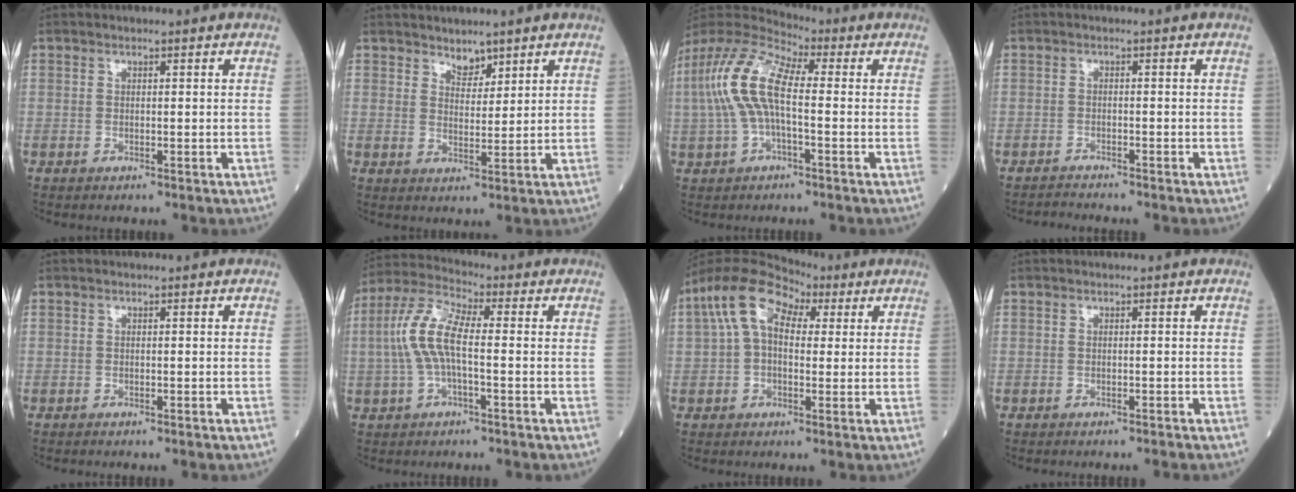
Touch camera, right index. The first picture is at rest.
{"total": 2.8, "force": [2.4, 1.2, 0.7], "torque": [-0.008, -0.005, 0.041]}
{"total": 12.1, "force": [0.3, 4.3, 11.3], "torque": [-0.254, 0.031, 0.000]}
{"total": 2.2, "force": [-2.1, -0.6, -0.1], "torque": [-0.002, -0.010, -0.036]}
{"total": 0.7, "force": [-0.6, 0.0, 0.2], "torque": [0.003, 0.000, -0.012]}
{"total": 8.5, "force": [-0.4, 2.4, 8.2], "torque": [-0.193, 0.021, -0.013]}
{"total": 10.6, "force": [4.1, 5.9, 7.9], "torque": [-0.161, 0.059, 0.067]}
{"total": 2.0, "force": [-1.9, -0.4, 0.5], "torque": [-0.004, 0.000, -0.023]}